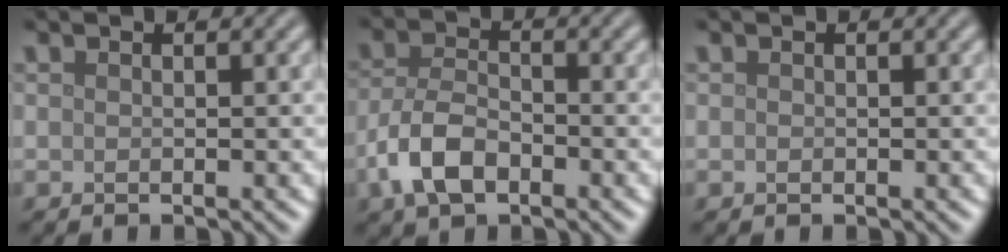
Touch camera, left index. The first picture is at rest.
{"total": 5.0, "force": [-2.4, 2.7, 3.3], "torque": [-0.068, 0.001, -0.057]}
{"total": 0.0}